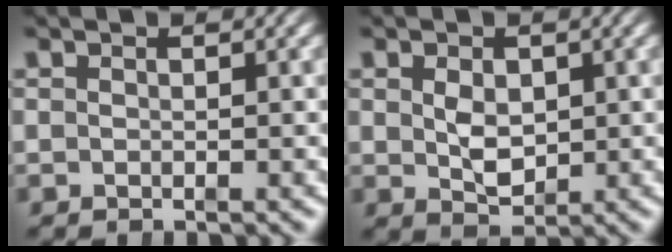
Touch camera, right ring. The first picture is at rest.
{"total": 2.8, "force": [-0.2, 1.7, 2.3], "torque": [-0.040, -0.021, 0.011]}